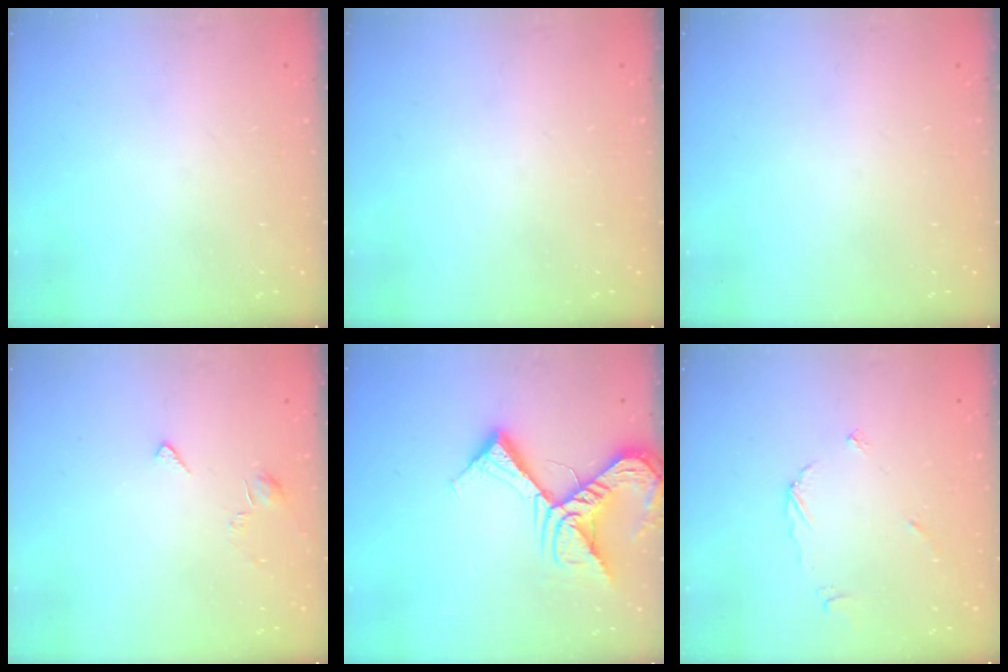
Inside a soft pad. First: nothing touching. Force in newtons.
{"total": 0.0}
{"total": 0.0}
{"total": 1.9, "press": 1.9, "slide": 0.4}
{"total": 14.9, "press": 14.7, "slide": 1.9}
{"total": 3.4, "press": 3.4, "slide": 0.3}